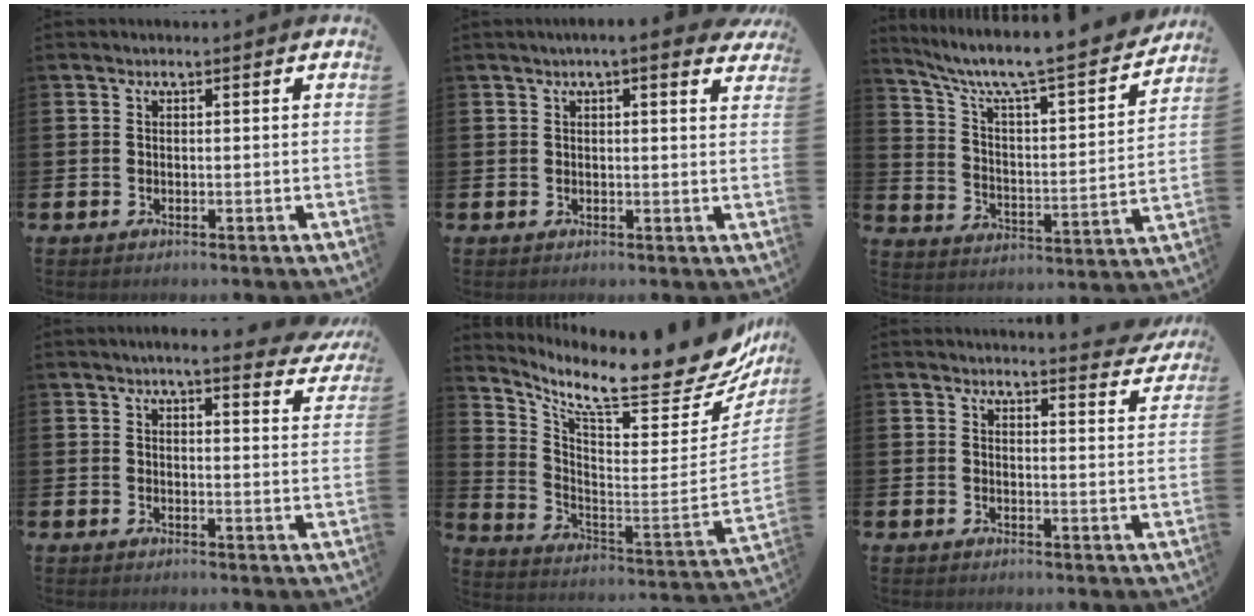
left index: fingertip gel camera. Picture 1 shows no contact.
{"total": 2.9, "force": [2.6, 0.3, 1.2], "torque": [-0.019, -0.009, 0.043]}
{"total": 7.2, "force": [6.3, 0.9, 3.3], "torque": [-0.090, -0.058, 0.098]}
{"total": 4.5, "force": [4.1, 0.4, 1.8], "torque": [-0.028, -0.021, 0.068]}
{"total": 11.3, "force": [9.4, 2.3, 5.7], "torque": [-0.107, -0.098, 0.145]}
{"total": 3.5, "force": [3.5, 0.0, 0.2], "torque": [0.010, -0.027, 0.058]}